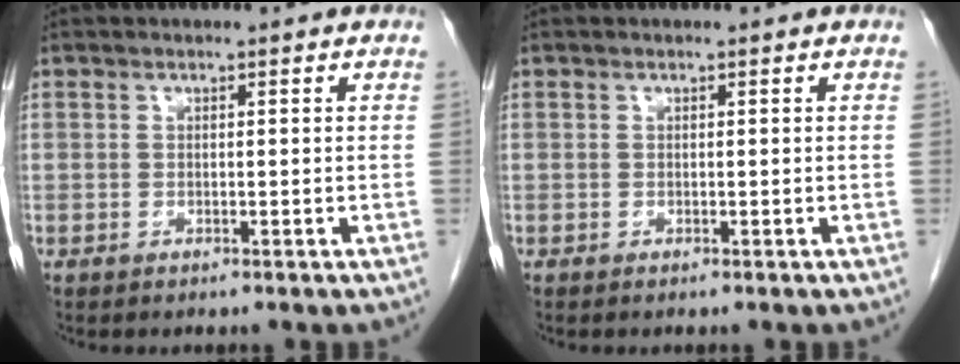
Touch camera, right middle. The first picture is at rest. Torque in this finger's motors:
{"motor_torque": [-0.17, 0.18, -0.06, -0.01]}